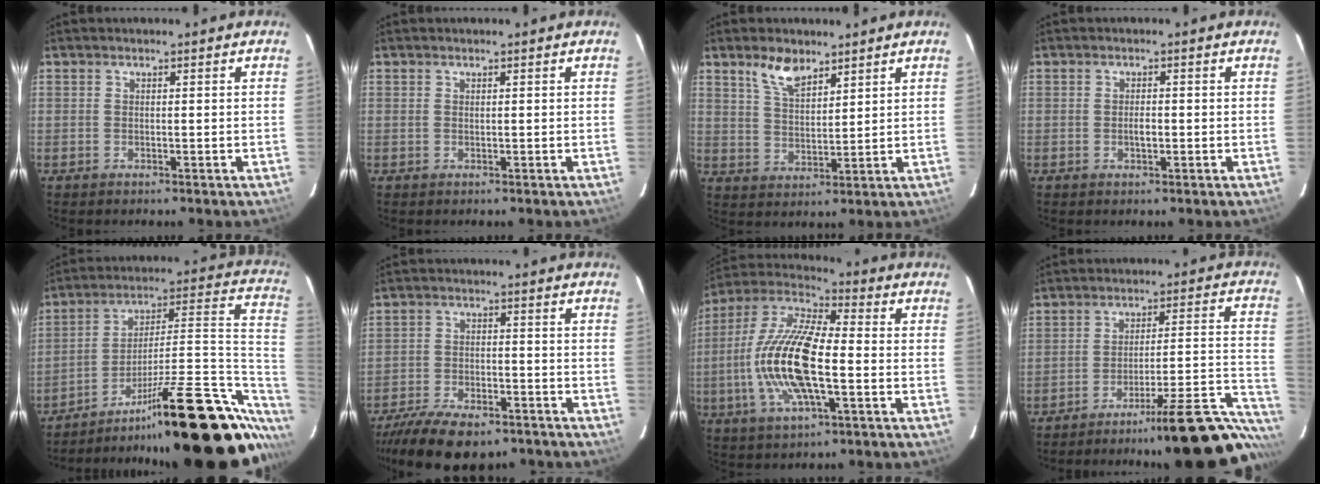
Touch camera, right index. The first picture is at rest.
{"total": 0.0}
{"total": 6.7, "force": [4.7, 2.9, 3.7], "torque": [-0.064, 0.005, 0.093]}
{"total": 1.6, "force": [-0.3, 0.8, 1.4], "torque": [-0.025, 0.002, -0.005]}
{"total": 30.6, "force": [-15.5, 8.4, 25.0], "torque": [-0.319, 0.038, -0.231]}
{"total": 16.0, "force": [-12.1, 6.4, 8.3], "torque": [-0.181, -0.024, -0.189]}
{"total": 17.8, "force": [-3.3, 5.8, 16.5], "torque": [-0.333, -0.002, -0.071]}
{"total": 22.7, "force": [-17.6, 2.5, 14.0], "torque": [-0.157, -0.008, -0.245]}